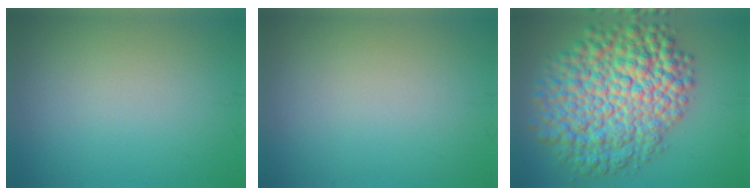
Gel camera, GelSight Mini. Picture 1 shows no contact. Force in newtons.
{"total": 0.0}
{"total": 12.1, "press": 12.1, "slide": 0.3}